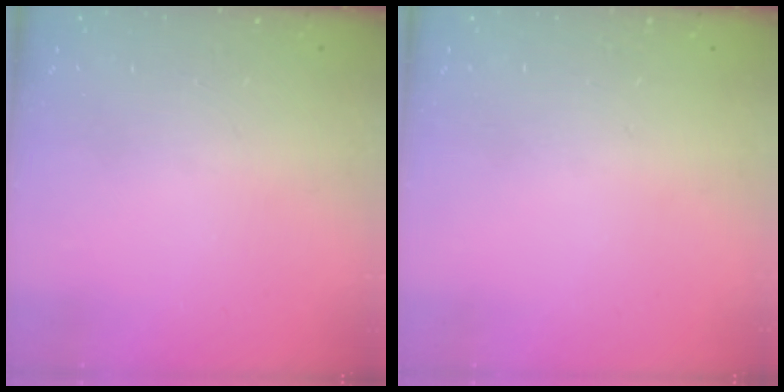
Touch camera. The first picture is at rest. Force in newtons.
{"total": 0.0}